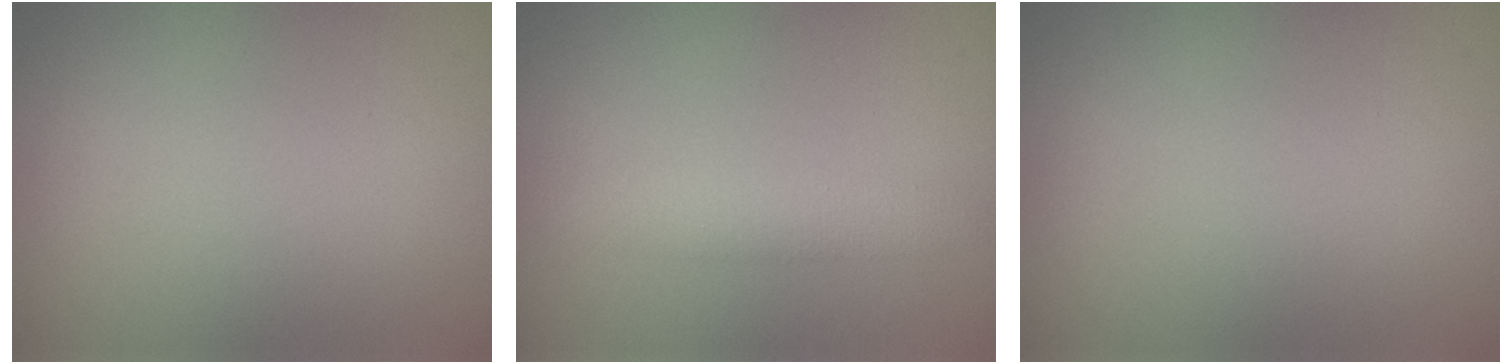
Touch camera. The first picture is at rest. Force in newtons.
{"total": 2.4, "press": 2.4, "slide": 0.1}
{"total": 0.0}